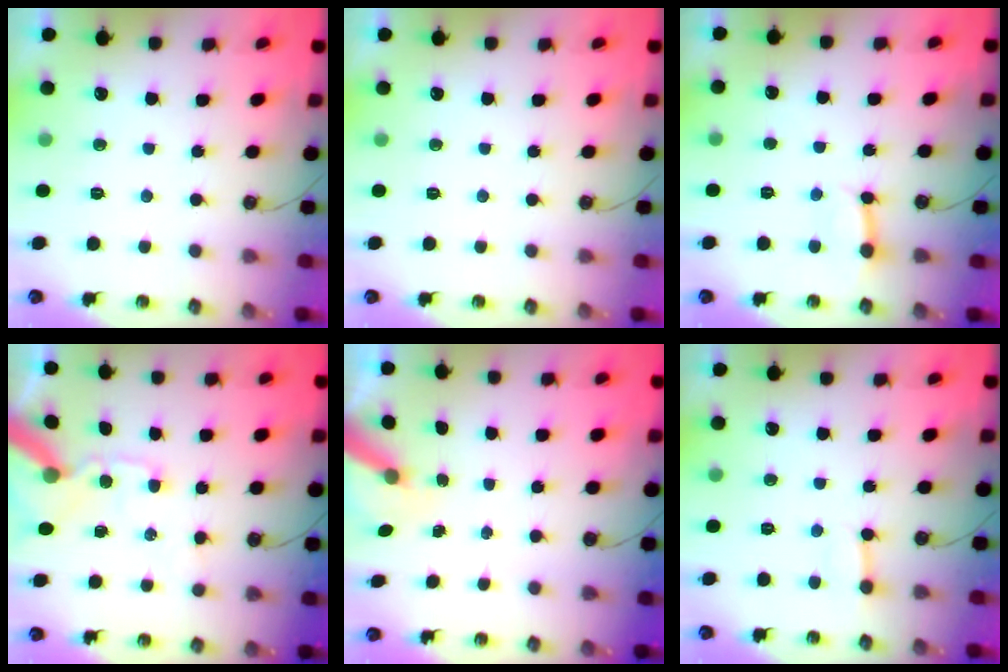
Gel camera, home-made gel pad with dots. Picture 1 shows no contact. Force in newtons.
{"total": 0.0}
{"total": 4.7, "press": 4.7, "slide": 0.4}
{"total": 14.5, "press": 14.3, "slide": 2.5}
{"total": 6.1, "press": 6.1, "slide": 0.7}
{"total": 3.8, "press": 3.8, "slide": 0.3}